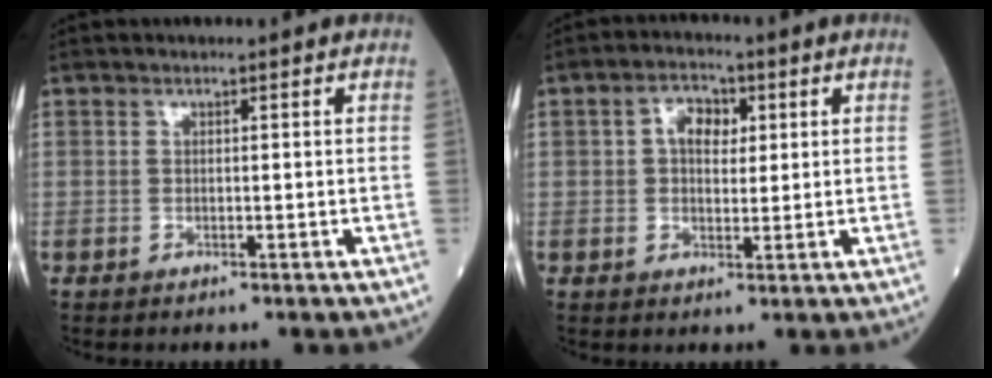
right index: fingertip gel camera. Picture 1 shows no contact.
{"total": 5.2, "force": [1.4, 3.5, 3.6], "torque": [-0.059, 0.016, 0.023]}